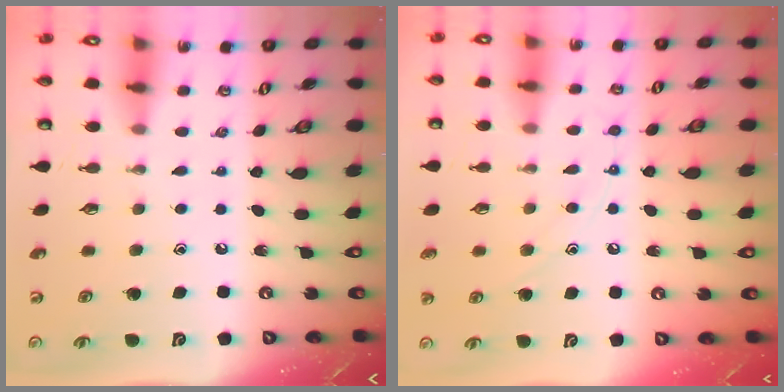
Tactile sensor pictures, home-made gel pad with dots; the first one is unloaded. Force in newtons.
{"total": 9.0, "press": 9.0, "slide": 0.8}